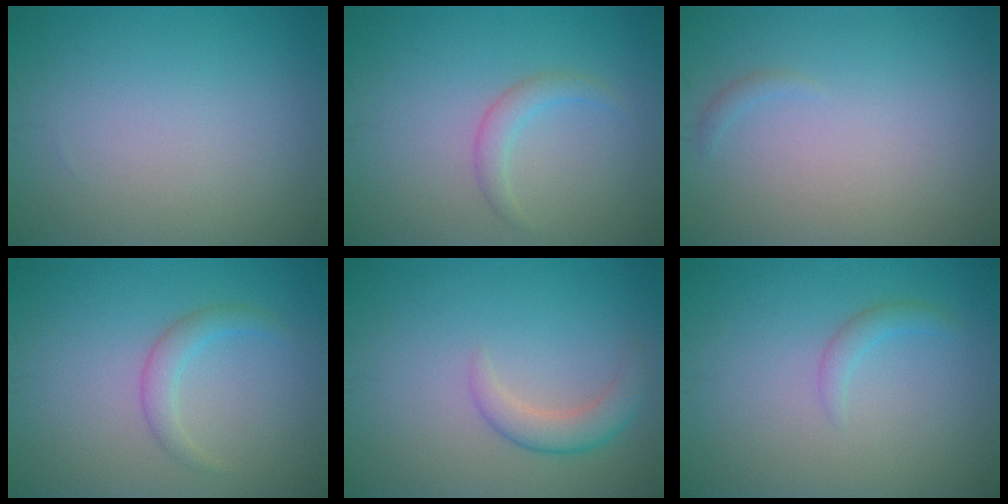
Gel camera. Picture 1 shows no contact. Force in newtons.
{"total": 1.7, "press": 1.7, "slide": 0.1}
{"total": 0.6, "press": 0.6, "slide": 0.1}
{"total": 1.8, "press": 1.8, "slide": 0.1}
{"total": 2.6, "press": 2.6, "slide": 0.1}
{"total": 1.2, "press": 1.2, "slide": 0.1}